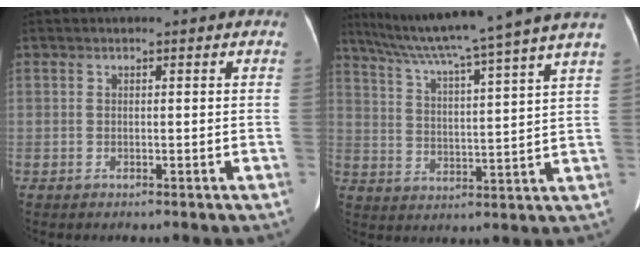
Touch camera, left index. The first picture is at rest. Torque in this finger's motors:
{"motor_torque": [0.72, -1.27, 0.24, 0.15]}